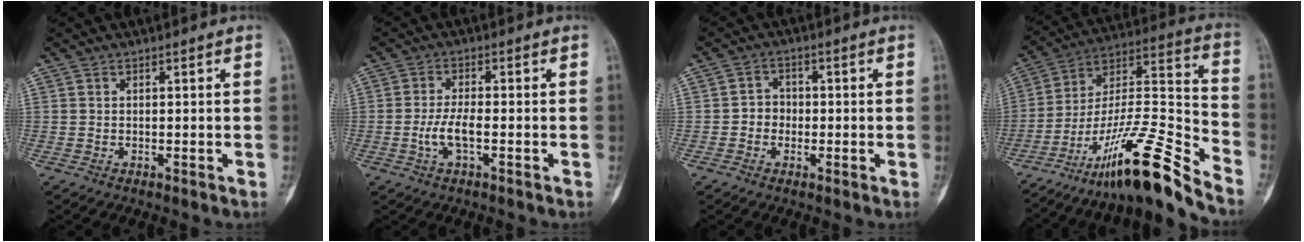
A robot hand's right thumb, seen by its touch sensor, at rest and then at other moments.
{"total": 4.5, "force": [-1.3, 1.4, 4.0], "torque": [-0.089, 0.009, -0.027]}
{"total": 3.3, "force": [-0.7, 3.0, 1.3], "torque": [0.001, 0.010, -0.021]}
{"total": 21.6, "force": [-15.8, 2.6, 14.5], "torque": [-0.265, 0.095, -0.274]}